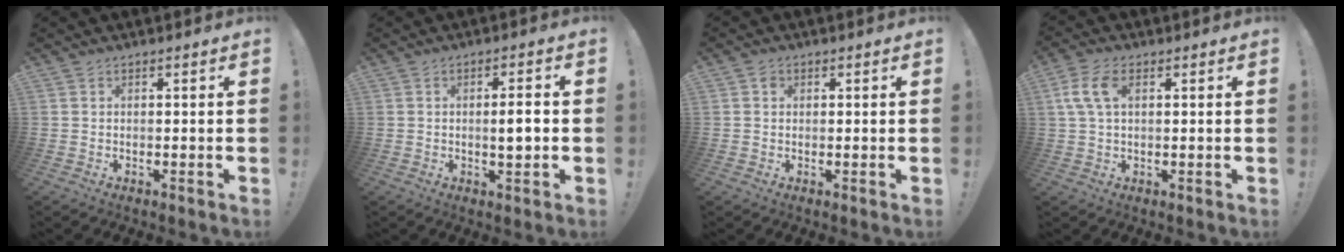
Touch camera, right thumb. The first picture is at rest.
{"total": 4.6, "force": [-0.4, 0.7, 4.5], "torque": [-0.064, -0.004, -0.013]}
{"total": 1.1, "force": [0.4, 1.0, 0.2], "torque": [0.001, 0.001, 0.004]}
{"total": 7.6, "force": [2.2, 4.3, 5.9], "torque": [-0.117, 0.004, 0.041]}